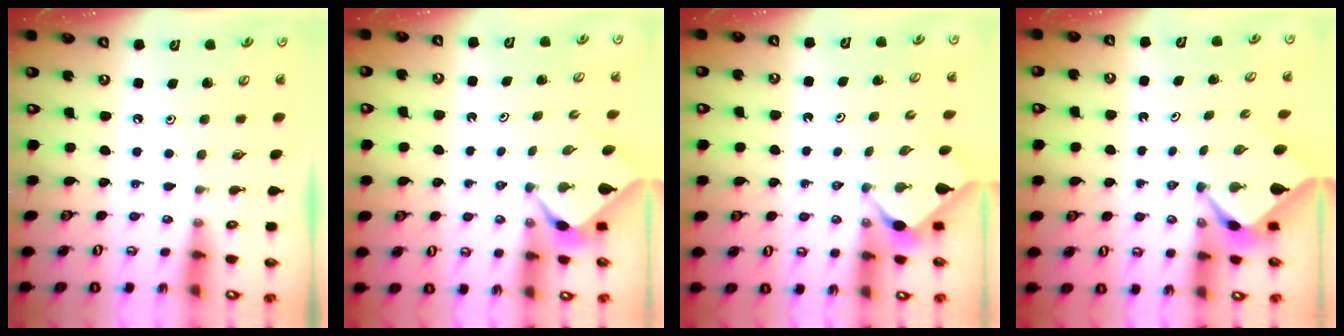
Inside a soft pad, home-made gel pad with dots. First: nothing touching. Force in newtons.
{"total": 2.4, "press": 2.4, "slide": 0.3}
{"total": 2.9, "press": 2.8, "slide": 0.4}
{"total": 2.5, "press": 2.5, "slide": 0.2}